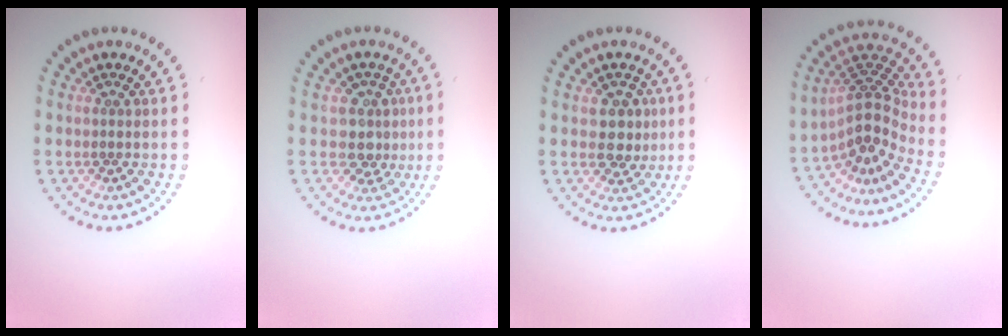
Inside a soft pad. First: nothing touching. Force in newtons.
{"total": 2.7, "press": 2.1, "slide": 1.6}
{"total": 2.7, "press": 2.6, "slide": 0.8}
{"total": 4.3, "press": 3.0, "slide": 3.1}